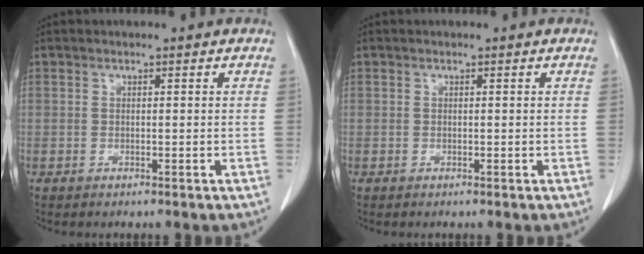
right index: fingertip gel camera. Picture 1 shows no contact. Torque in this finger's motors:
{"motor_torque": [0.03, 0.00, 0.00, 0.00]}